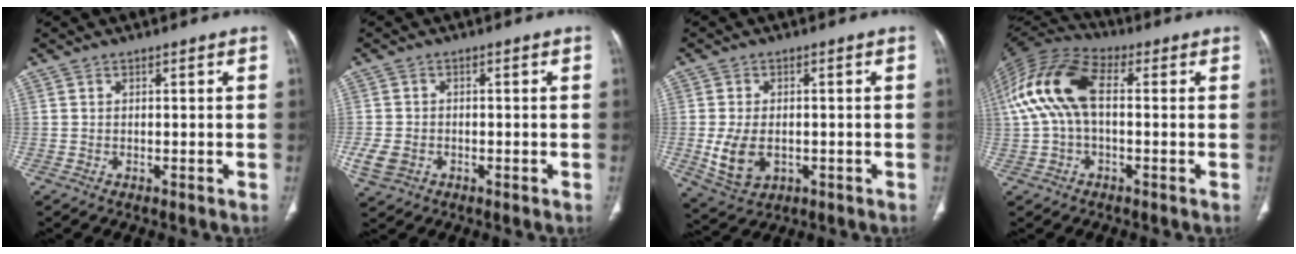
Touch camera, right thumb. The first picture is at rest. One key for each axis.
{"total": 4.6, "fx": -1.4, "fy": 3.6, "fz": 2.5, "tx": -0.055, "ty": 0.003, "tz": -0.019}
{"total": 7.8, "fx": -1.2, "fy": 5.2, "fz": 5.7, "tx": -0.106, "ty": -0.002, "tz": -0.008}
{"total": 15.1, "fx": 1.3, "fy": 8.4, "fz": 12.4, "tx": -0.262, "ty": 0.039, "tz": 0.016}